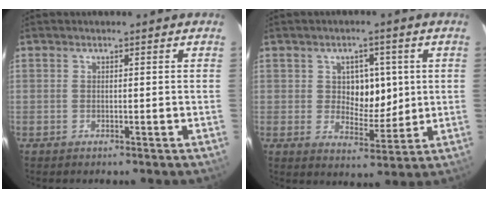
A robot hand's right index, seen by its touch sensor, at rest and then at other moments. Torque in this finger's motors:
{"motor_torque": [0.12, 0.17, 0.02, 0.05]}